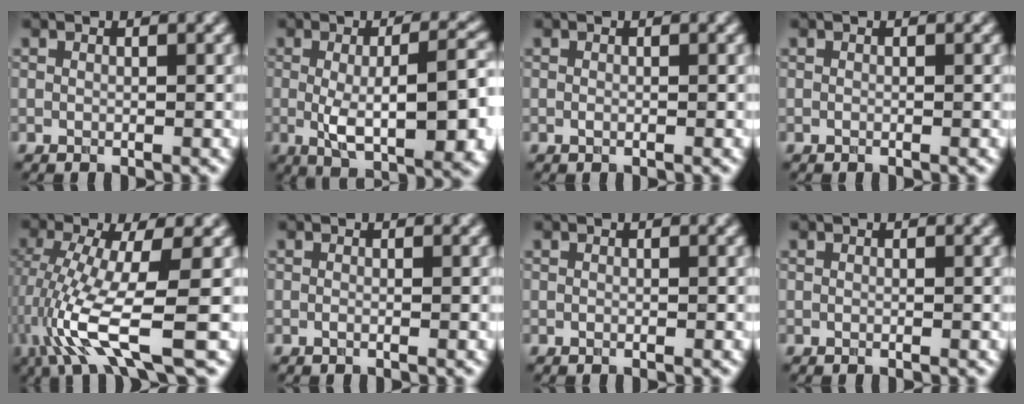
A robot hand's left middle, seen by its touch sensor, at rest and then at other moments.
{"total": 9.7, "force": [-1.1, 2.8, 9.2], "torque": [-0.133, -0.012, -0.005]}
{"total": 0.0}
{"total": 0.0}
{"total": 8.3, "force": [-2.7, 1.5, 7.7], "torque": [-0.168, -0.007, -0.041]}
{"total": 0.6, "force": [-0.1, 0.3, 0.5], "torque": [-0.005, -0.008, -0.009]}
{"total": 0.0}
{"total": 0.0}